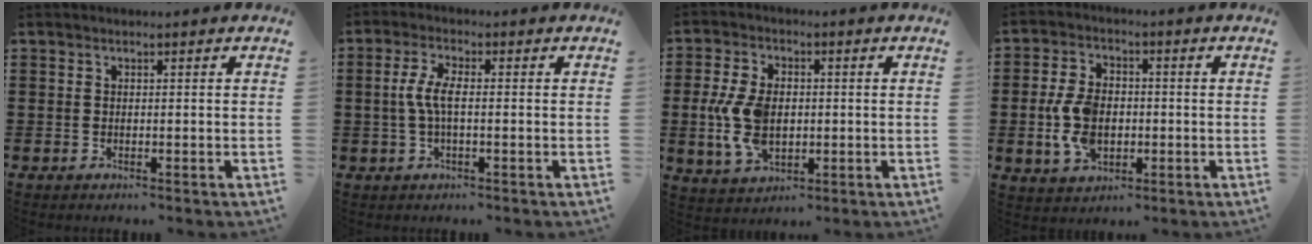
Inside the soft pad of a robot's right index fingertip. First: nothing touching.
{"total": 4.7, "force": [-0.2, 1.5, 4.4], "torque": [-0.110, -0.006, -0.016]}
{"total": 8.9, "force": [-0.5, 5.7, 6.9], "torque": [-0.169, 0.004, -0.015]}
{"total": 7.8, "force": [-1.0, 5.1, 5.8], "torque": [-0.141, 0.004, -0.023]}